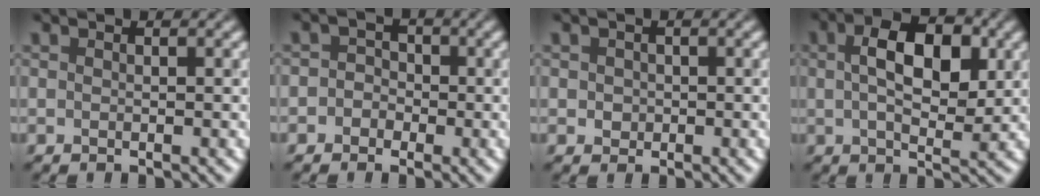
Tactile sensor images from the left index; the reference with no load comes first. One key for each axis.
{"total": 1.7, "fx": -0.8, "fy": 1.5, "fz": 0.4, "tx": 0.028, "ty": 0.005, "tz": -0.029}
{"total": 1.0, "fx": 0.1, "fy": 0.9, "fz": 0.4, "tx": -0.005, "ty": -0.001, "tz": 0.000}
{"total": 6.3, "fx": 1.1, "fy": 3.2, "fz": 5.4, "tx": -0.086, "ty": 0.004, "tz": 0.019}